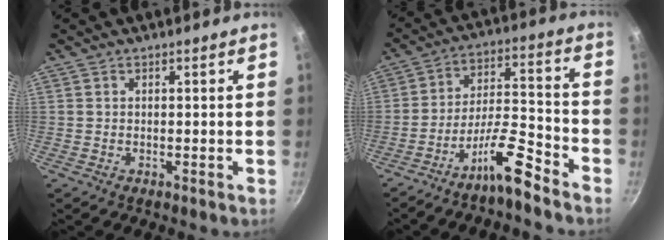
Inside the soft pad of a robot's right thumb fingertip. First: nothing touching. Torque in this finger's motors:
{"motor_torque": [0.58, -0.52, 0.24, 0.18, 0.08]}